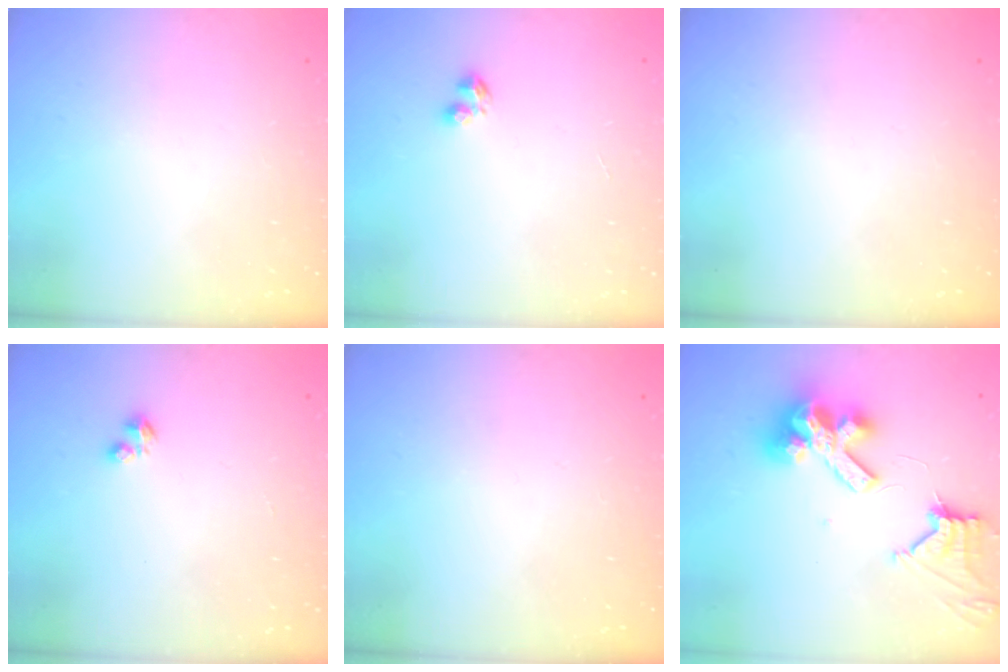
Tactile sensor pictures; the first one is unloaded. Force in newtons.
{"total": 2.8, "press": 2.8, "slide": 0.5}
{"total": 0.0}
{"total": 1.1, "press": 1.1, "slide": 0.3}
{"total": 0.0}
{"total": 12.6, "press": 12.5, "slide": 1.4}